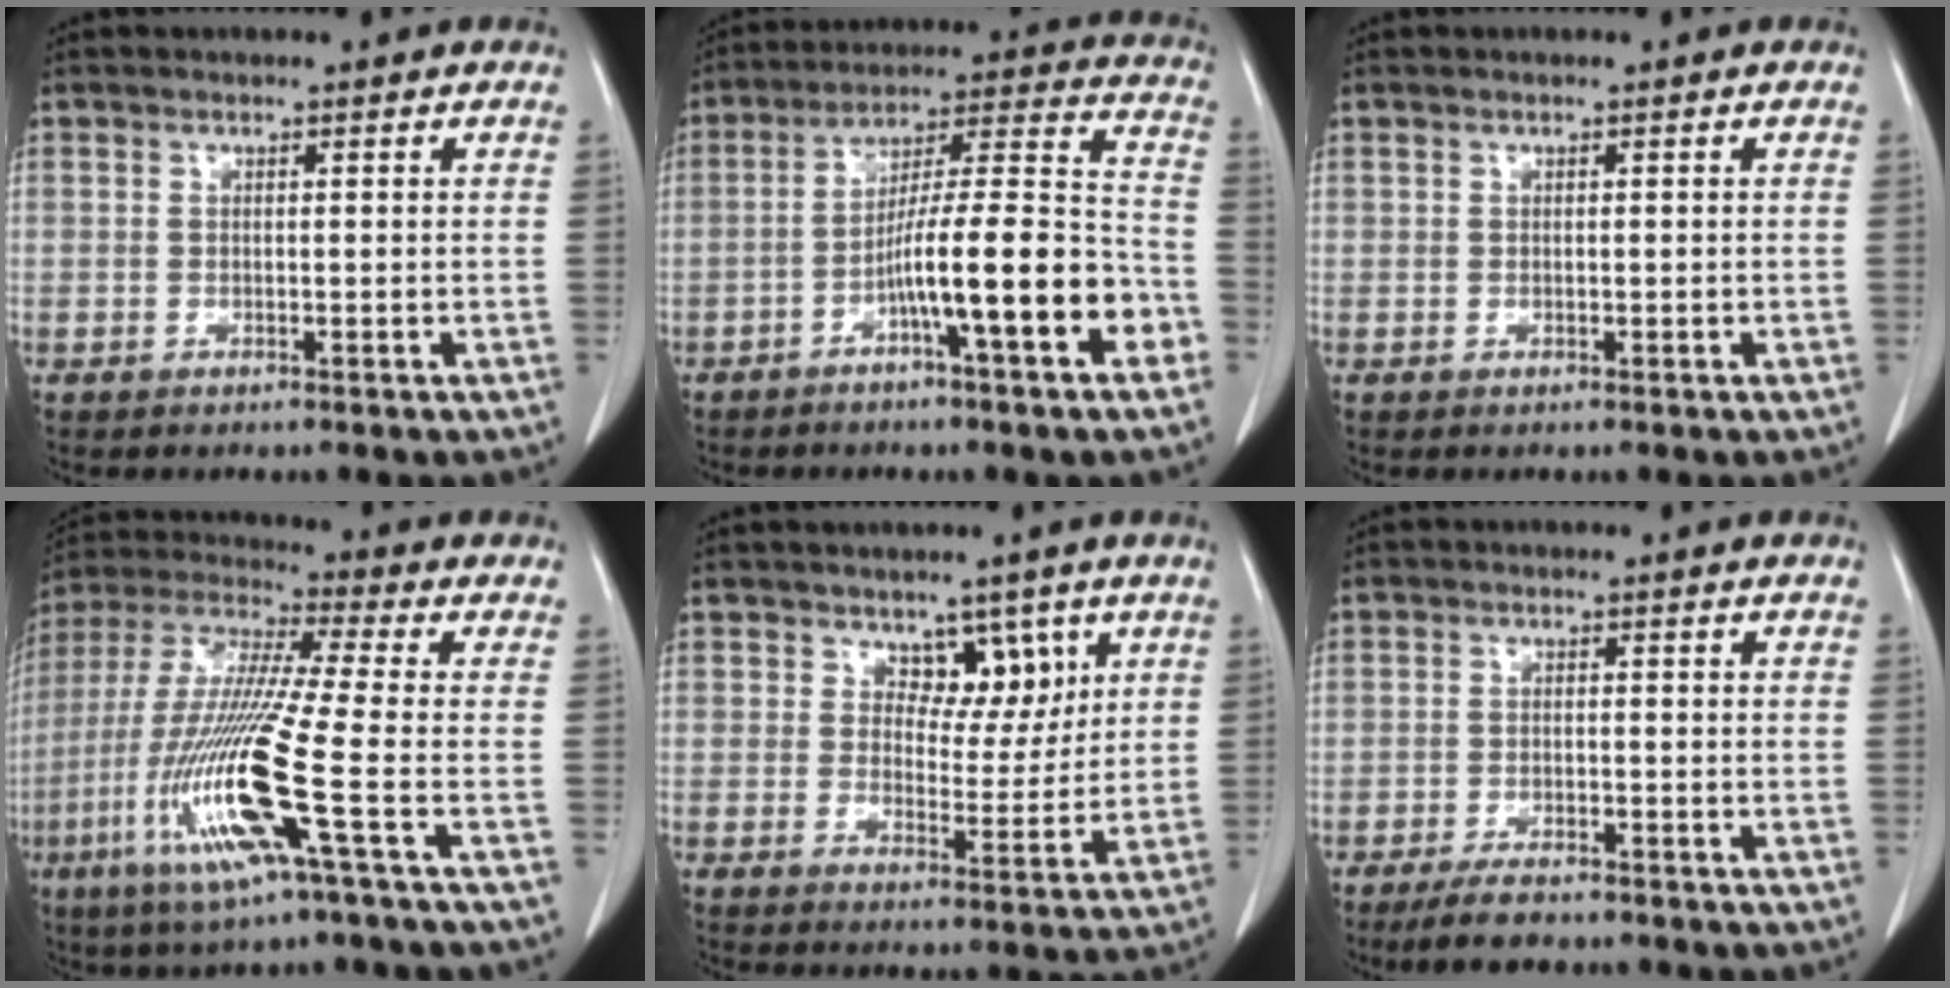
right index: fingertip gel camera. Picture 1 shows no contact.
{"total": 15.0, "force": [-5.9, 0.9, 13.8], "torque": [-0.216, 0.015, -0.096]}
{"total": 0.0}
{"total": 16.3, "force": [-5.6, -0.9, 15.2], "torque": [-0.322, -0.023, -0.117]}
{"total": 5.3, "force": [2.9, 3.2, 3.1], "torque": [-0.029, -0.002, 0.047]}
{"total": 4.3, "force": [-3.6, 1.2, 2.0], "torque": [-0.038, -0.005, -0.060]}